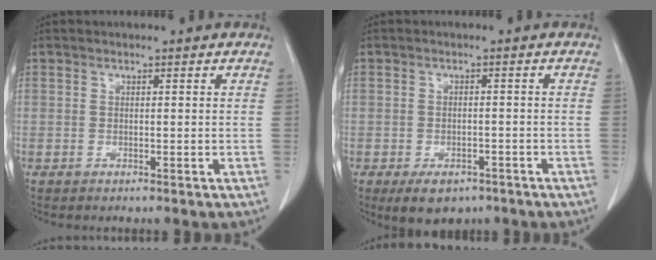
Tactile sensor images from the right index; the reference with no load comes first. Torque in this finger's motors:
{"motor_torque": [0.28, -0.10, -0.05, -0.04]}